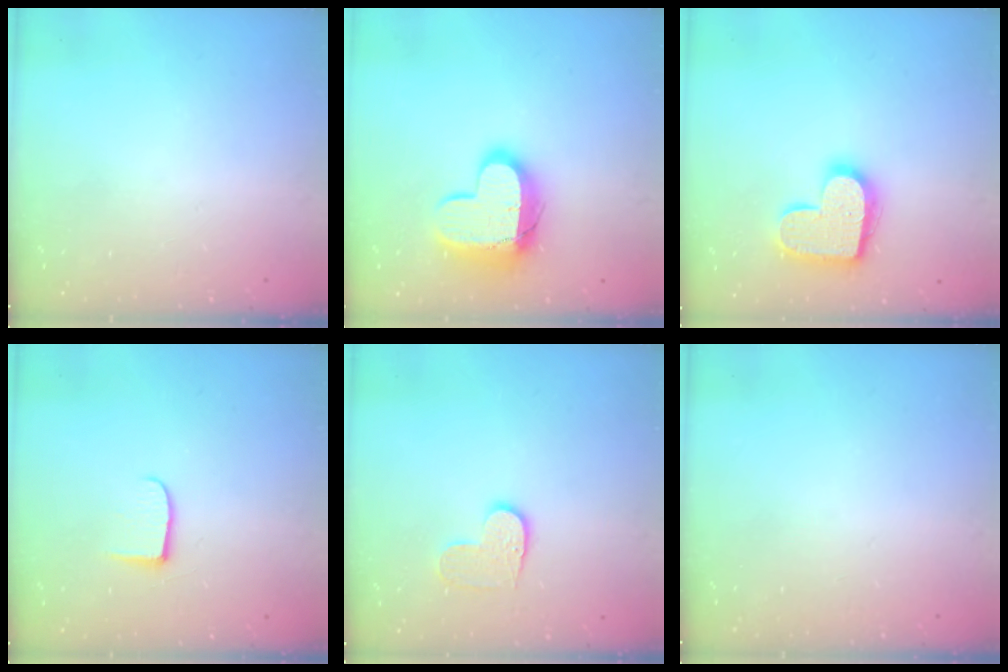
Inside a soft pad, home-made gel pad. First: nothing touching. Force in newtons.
{"total": 14.1, "press": 14.1, "slide": 1.1}
{"total": 15.3, "press": 15.3, "slide": 1.1}
{"total": 7.4, "press": 7.4, "slide": 0.6}
{"total": 6.1, "press": 6.1, "slide": 0.4}
{"total": 0.0}